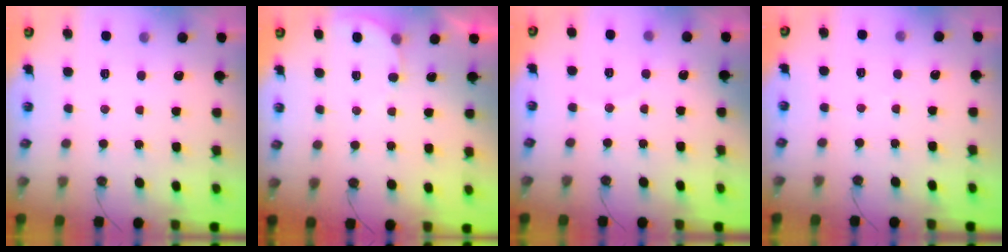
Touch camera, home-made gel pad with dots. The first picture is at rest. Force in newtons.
{"total": 2.9, "press": 2.9, "slide": 0.3}
{"total": 3.6, "press": 3.6, "slide": 0.4}
{"total": 3.1, "press": 3.1, "slide": 0.4}